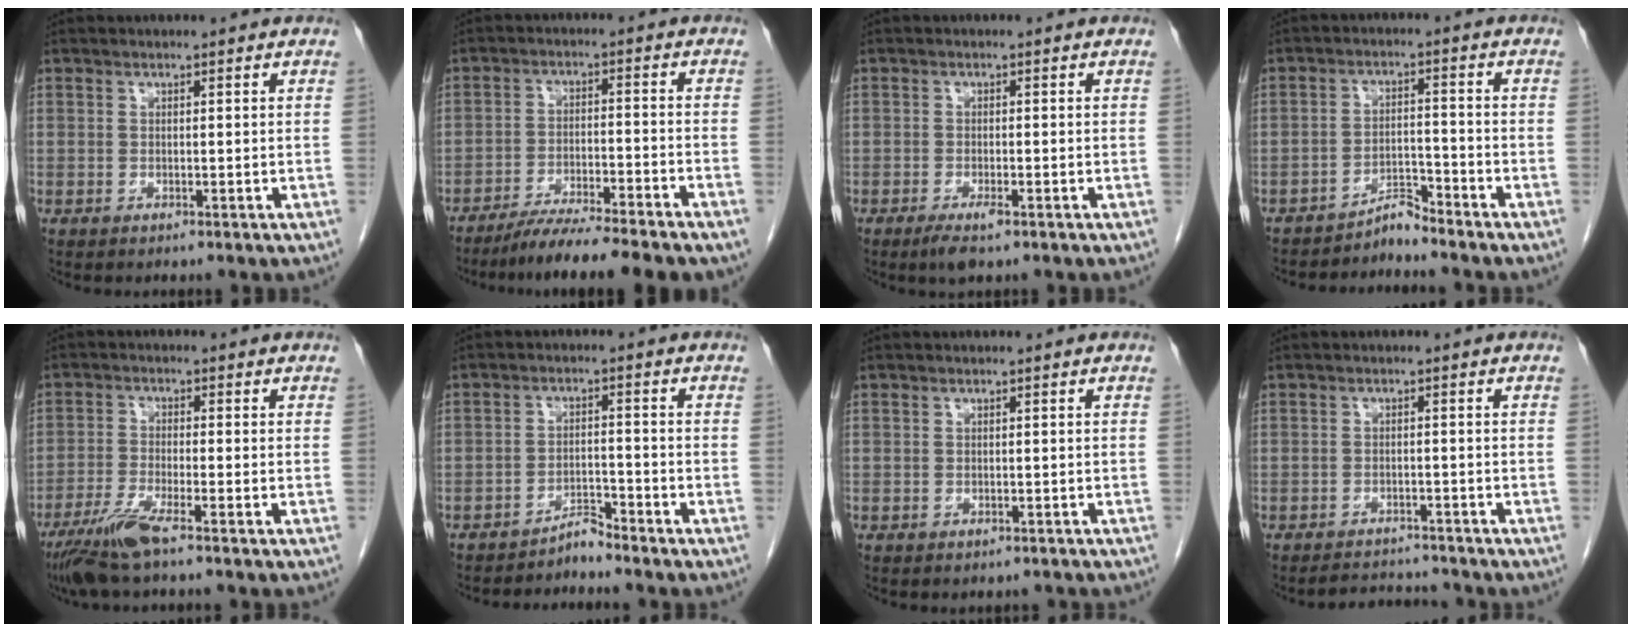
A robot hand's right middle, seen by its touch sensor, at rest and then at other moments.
{"total": 9.8, "force": [-8.3, -0.2, 5.2], "torque": [-0.075, -0.022, -0.133]}
{"total": 2.9, "force": [-1.7, 0.6, 2.2], "torque": [-0.042, -0.005, -0.029]}
{"total": 3.3, "force": [-3.3, -0.1, 0.0], "torque": [0.005, -0.008, -0.057]}
{"total": 6.3, "force": [-4.5, -0.2, 4.4], "torque": [-0.093, -0.021, -0.092]}
{"total": 2.7, "force": [-2.7, 0.0, 0.2], "torque": [0.002, -0.009, -0.048]}
{"total": 1.0, "force": [-0.8, 0.5, 0.2], "torque": [-0.004, 0.001, -0.012]}
{"total": 4.1, "force": [-4.0, 0.4, -0.3], "torque": [0.004, 0.001, -0.062]}